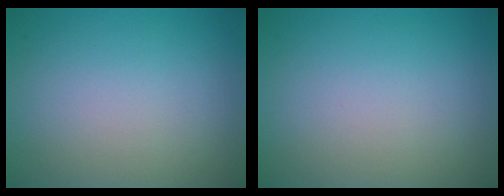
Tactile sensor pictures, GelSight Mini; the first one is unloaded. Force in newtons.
{"total": 0.0}